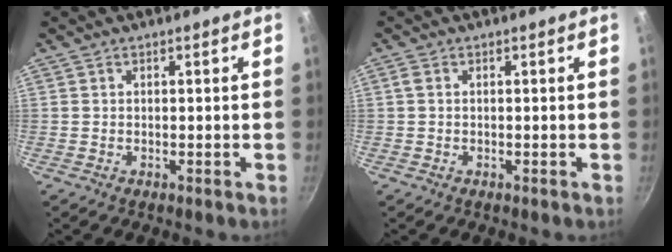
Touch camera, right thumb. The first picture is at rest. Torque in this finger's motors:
{"motor_torque": [-0.39, 0.11, 0.04, -0.03, -0.01]}